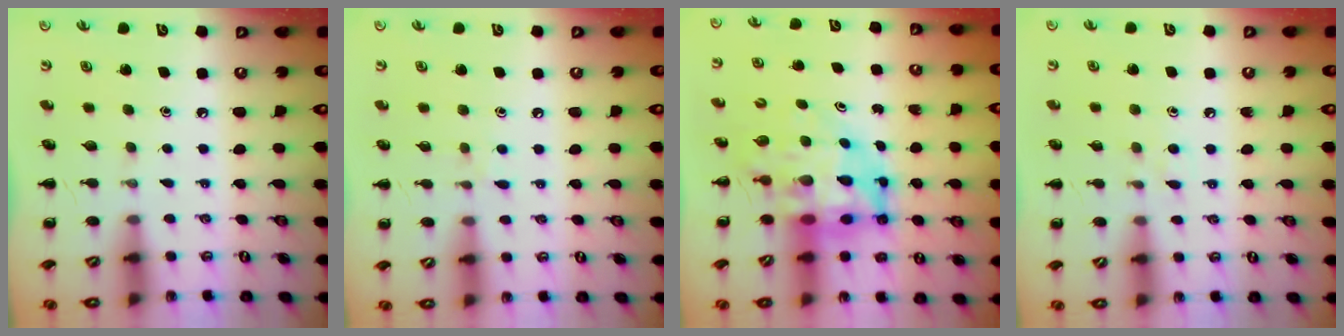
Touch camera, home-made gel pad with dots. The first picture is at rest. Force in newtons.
{"total": 4.0, "press": 3.6, "slide": 1.6}
{"total": 9.2, "press": 8.7, "slide": 2.7}
{"total": 4.2, "press": 3.7, "slide": 1.9}